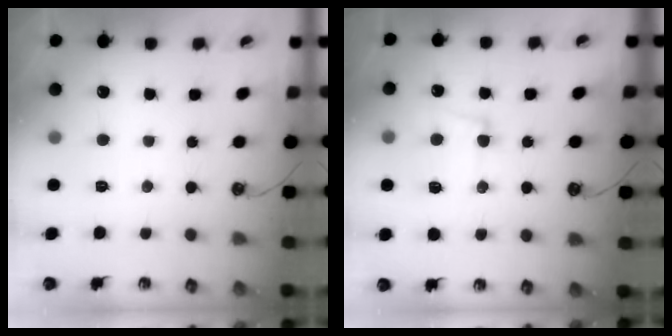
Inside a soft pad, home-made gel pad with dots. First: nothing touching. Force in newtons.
{"total": 9.1, "press": 9.0, "slide": 1.7}